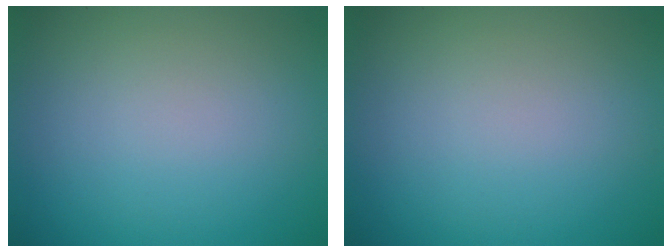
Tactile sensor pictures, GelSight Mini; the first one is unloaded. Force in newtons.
{"total": 0.0}